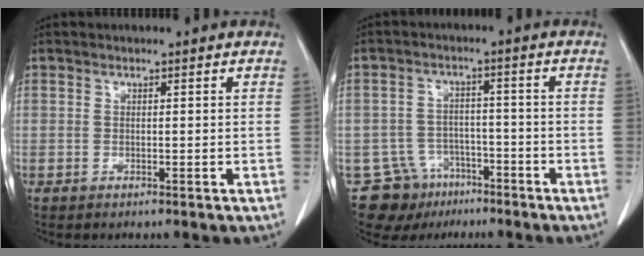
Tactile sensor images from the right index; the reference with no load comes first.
{"total": 9.6, "force": [-6.6, 6.9, 1.3], "torque": [-0.020, 0.028, -0.099]}